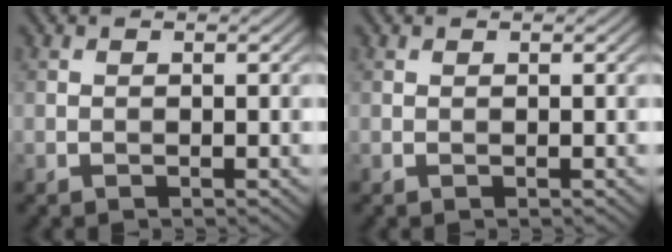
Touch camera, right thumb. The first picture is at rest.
{"total": 0.0}